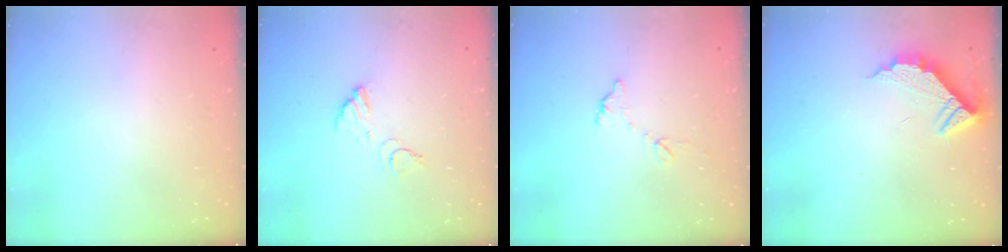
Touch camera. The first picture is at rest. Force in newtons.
{"total": 5.1, "press": 5.1, "slide": 0.3}
{"total": 5.5, "press": 5.5, "slide": 0.3}
{"total": 10.1, "press": 10.1, "slide": 0.5}